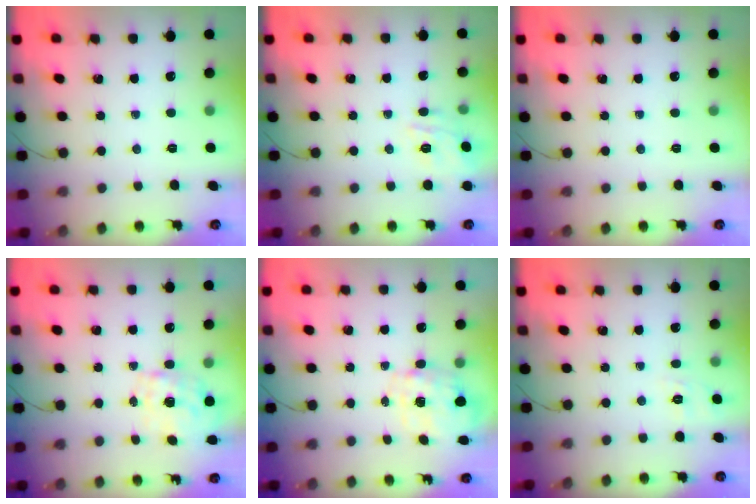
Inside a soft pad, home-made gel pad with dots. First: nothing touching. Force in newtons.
{"total": 9.1, "press": 9.1, "slide": 1.1}
{"total": 0.0}
{"total": 1.6, "press": 1.4, "slide": 0.8}
{"total": 2.7, "press": 2.6, "slide": 0.8}
{"total": 2.0, "press": 0.2, "slide": 1.9}